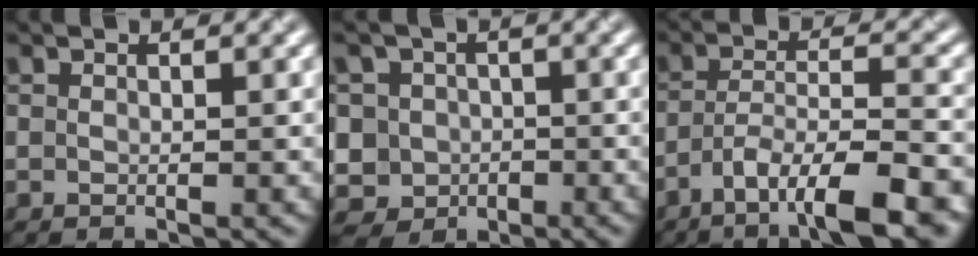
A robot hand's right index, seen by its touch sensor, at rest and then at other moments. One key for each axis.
{"total": 6.8, "fx": -1.5, "fy": 6.5, "fz": 1.5, "tx": -0.033, "ty": 0.014, "tz": -0.057}
{"total": 9.7, "fx": -6.1, "fy": 2.3, "fz": 7.2, "tx": -0.119, "ty": 0.001, "tz": -0.103}